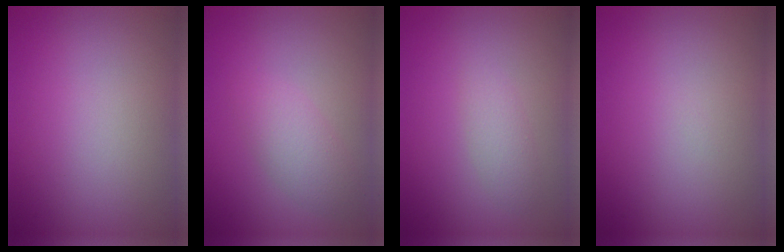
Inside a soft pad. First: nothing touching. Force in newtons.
{"total": 2.5, "press": 2.5, "slide": 0.0}
{"total": 1.5, "press": 1.5, "slide": 0.1}
{"total": 0.0}